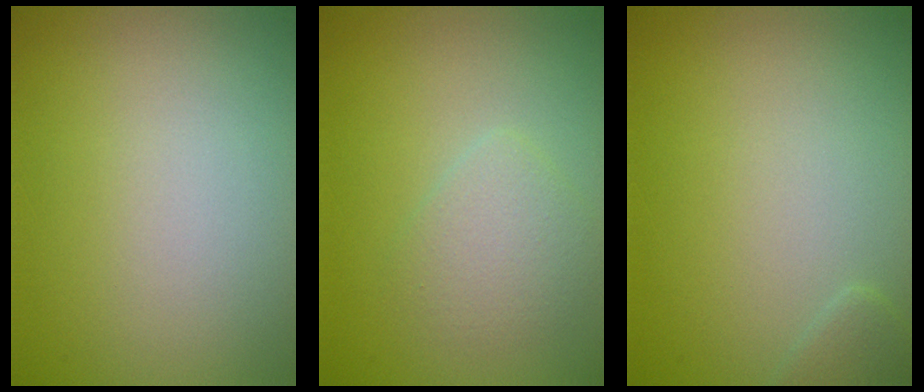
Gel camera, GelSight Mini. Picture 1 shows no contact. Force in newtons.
{"total": 2.3, "press": 2.3, "slide": 0.1}
{"total": 1.1, "press": 1.1, "slide": 0.1}